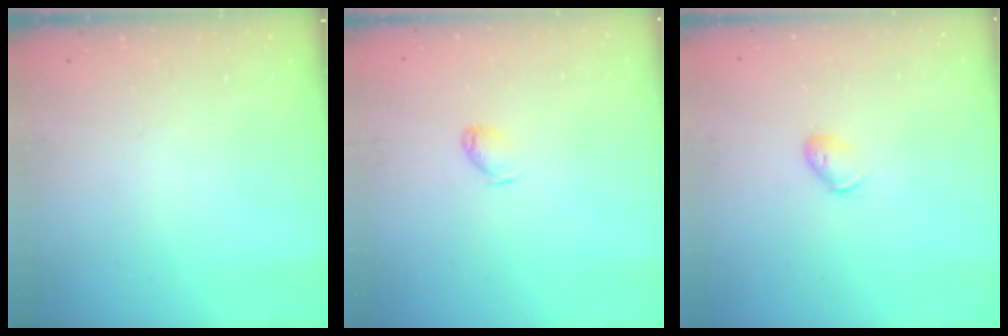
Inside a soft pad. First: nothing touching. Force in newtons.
{"total": 3.4, "press": 3.3, "slide": 0.6}
{"total": 5.5, "press": 5.4, "slide": 1.1}